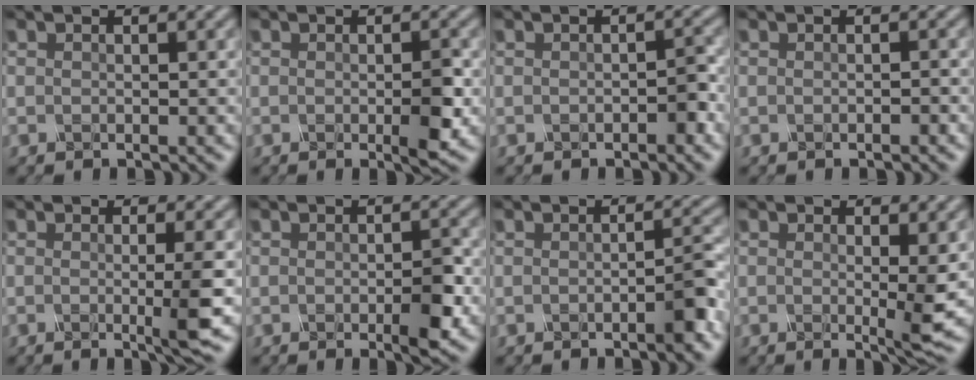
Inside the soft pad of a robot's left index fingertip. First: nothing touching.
{"total": 2.4, "force": [-0.9, 0.2, 2.2], "torque": [-0.052, -0.005, -0.009]}
{"total": 1.2, "force": [-1.0, 0.0, 0.8], "torque": [-0.022, 0.005, -0.009]}
{"total": 1.1, "force": [-0.7, 0.3, 0.7], "torque": [-0.003, 0.011, -0.012]}
{"total": 3.6, "force": [-0.4, 0.4, 3.6], "torque": [-0.063, -0.009, -0.004]}
{"total": 2.6, "force": [-1.2, 0.4, 2.3], "torque": [-0.054, -0.004, -0.014]}
{"total": 2.5, "force": [-1.6, 0.1, 1.9], "torque": [-0.034, 0.004, -0.028]}
{"total": 3.4, "force": [-0.1, 0.4, 3.4], "torque": [-0.066, -0.011, 0.006]}